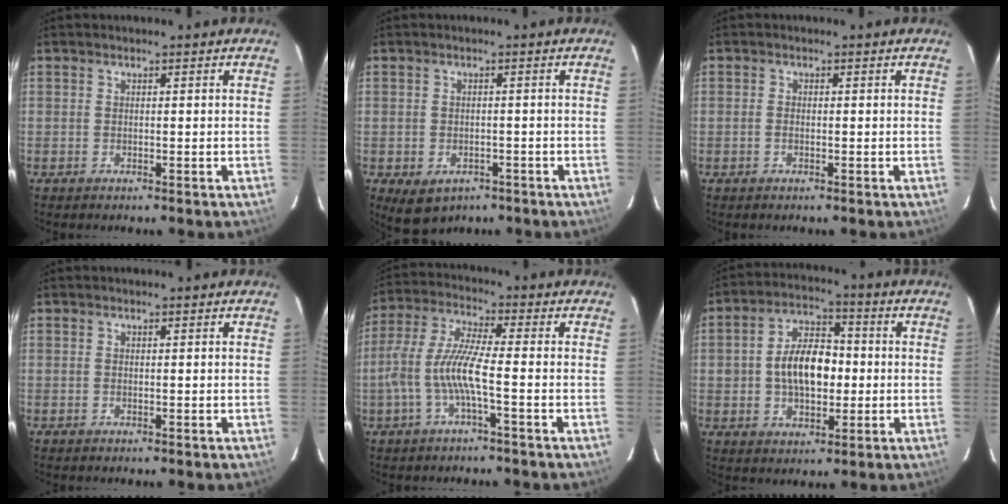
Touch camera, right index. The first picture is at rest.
{"total": 6.0, "force": [-3.2, 4.3, 2.7], "torque": [-0.052, -0.008, -0.030]}
{"total": 1.0, "force": [-0.4, 0.6, 0.7], "torque": [-0.017, 0.001, -0.008]}
{"total": 0.0}
{"total": 8.9, "force": [-2.8, 0.7, 8.4], "torque": [-0.189, 0.001, -0.050]}
{"total": 11.0, "force": [-0.5, 6.6, 8.8], "torque": [-0.160, 0.023, -0.003]}